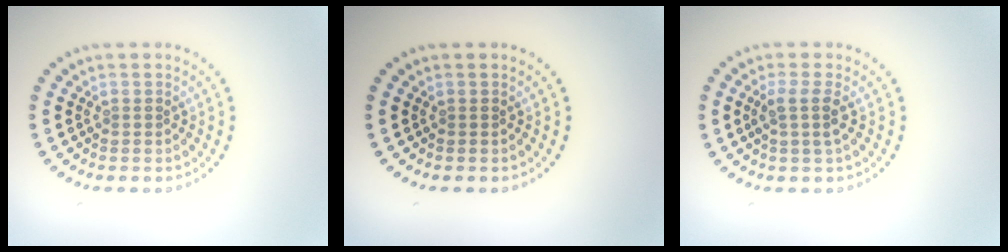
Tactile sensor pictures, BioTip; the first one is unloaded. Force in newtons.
{"total": 0.0}
{"total": 2.0, "press": 1.6, "slide": 1.2}